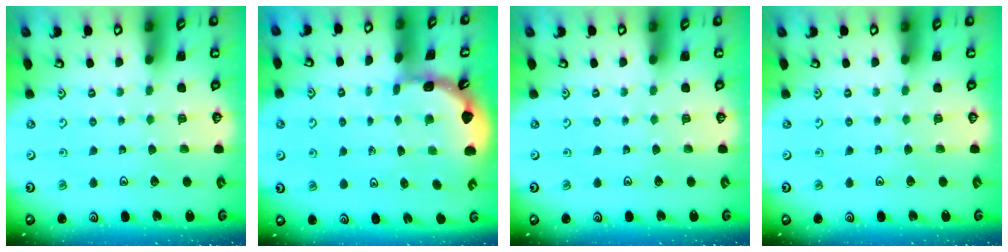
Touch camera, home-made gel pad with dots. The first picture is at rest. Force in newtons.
{"total": 1.7, "press": 1.7, "slide": 0.1}
{"total": 0.0}
{"total": 0.0}